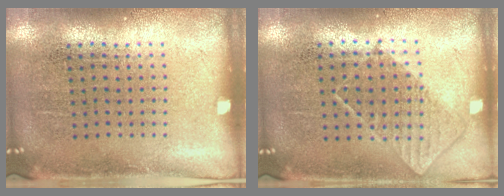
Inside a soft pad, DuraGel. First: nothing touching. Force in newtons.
{"total": 0.8, "press": 0.8, "slide": 0.3}